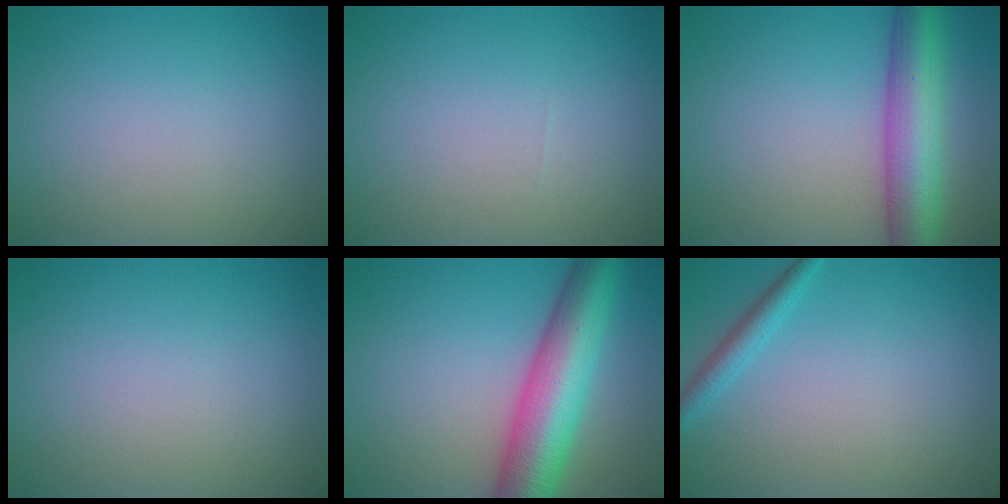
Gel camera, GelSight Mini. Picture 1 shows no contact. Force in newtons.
{"total": 0.0}
{"total": 7.9, "press": 7.9, "slide": 0.2}
{"total": 0.0}
{"total": 9.9, "press": 9.9, "slide": 0.4}
{"total": 1.9, "press": 1.9, "slide": 0.0}